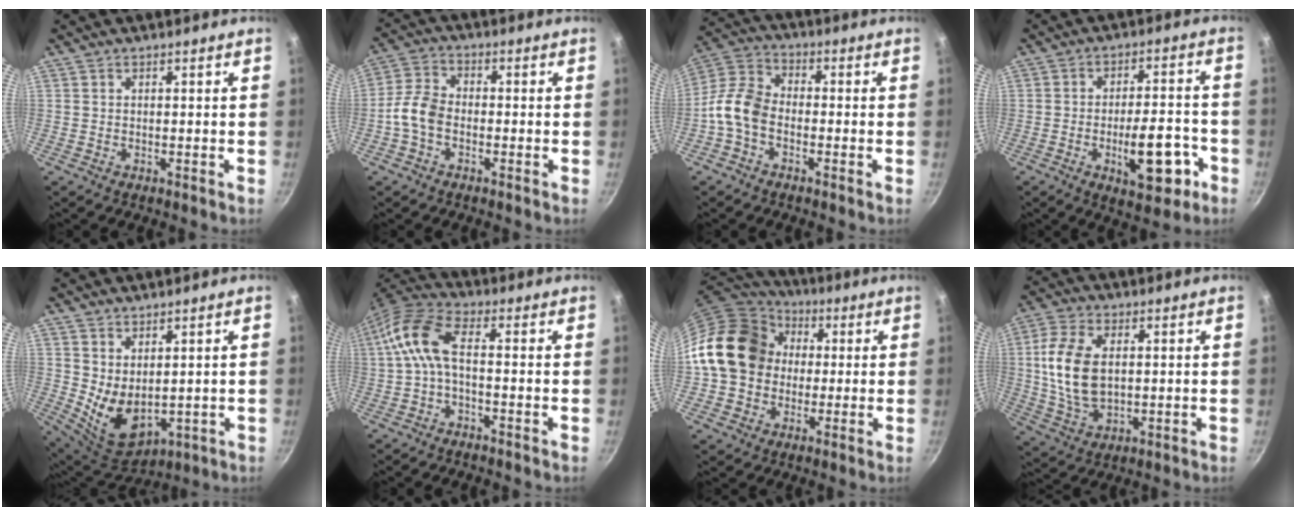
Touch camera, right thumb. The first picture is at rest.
{"total": 6.3, "force": [-2.1, 4.2, 4.2], "torque": [-0.082, 0.030, -0.053]}
{"total": 8.5, "force": [-3.1, 5.6, 5.6], "torque": [-0.108, 0.038, -0.082]}
{"total": 12.8, "force": [-4.6, 5.6, 10.5], "torque": [-0.119, 0.030, -0.057]}
{"total": 8.7, "force": [2.3, 5.2, 6.6], "torque": [-0.094, -0.037, 0.066]}
{"total": 8.7, "force": [-0.8, 3.8, 7.8], "torque": [-0.177, 0.028, -0.034]}
{"total": 17.8, "force": [1.5, 14.9, 9.6], "torque": [-0.145, 0.038, 0.017]}
{"total": 12.6, "force": [1.6, 7.5, 10.0], "torque": [-0.190, -0.004, 0.034]}